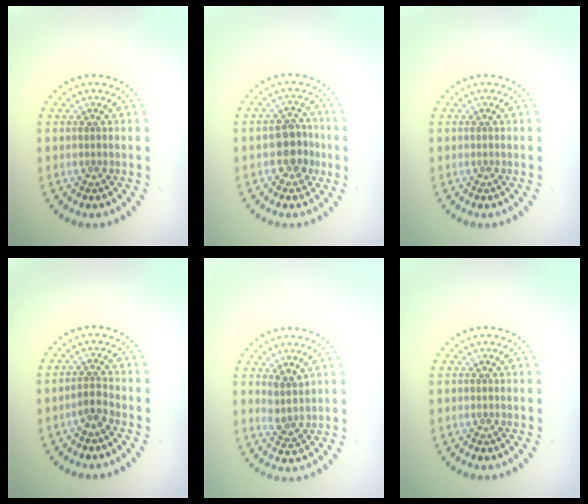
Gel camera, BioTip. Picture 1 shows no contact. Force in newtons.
{"total": 3.4, "press": 3.3, "slide": 0.9}
{"total": 0.0}
{"total": 1.5, "press": 1.2, "slide": 0.9}
{"total": 1.9, "press": 1.5, "slide": 1.1}
{"total": 0.0}